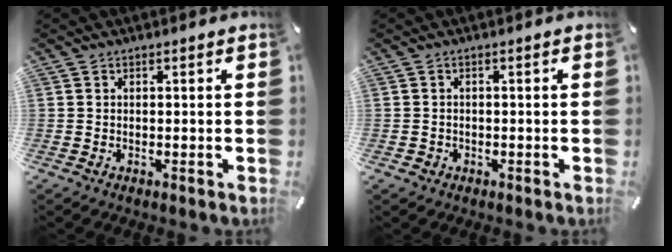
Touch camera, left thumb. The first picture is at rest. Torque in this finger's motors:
{"motor_torque": [-0.11, -0.17, -0.18, 0.14, -0.02]}